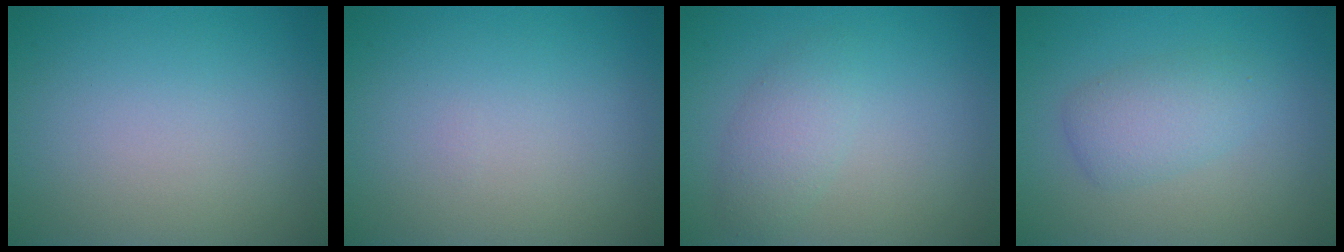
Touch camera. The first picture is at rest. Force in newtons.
{"total": 0.0}
{"total": 2.3, "press": 2.3, "slide": 0.1}
{"total": 2.9, "press": 2.9, "slide": 0.0}